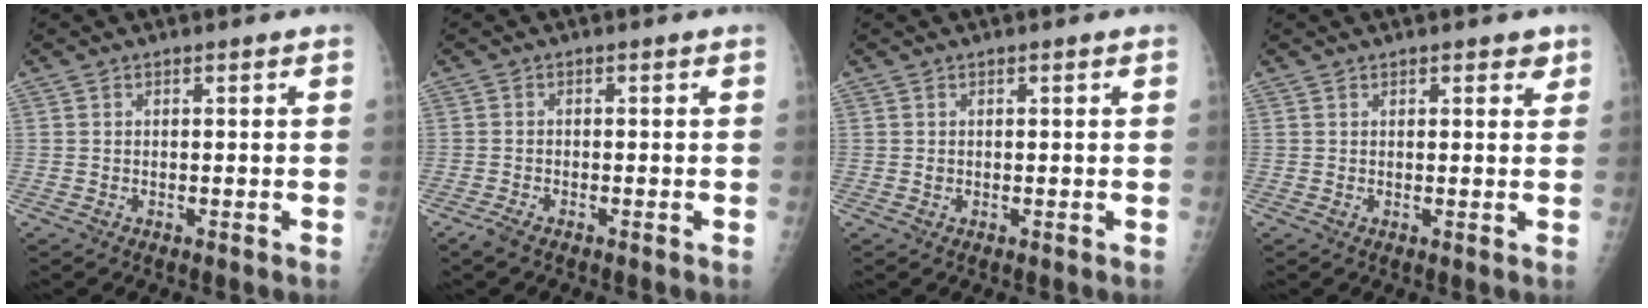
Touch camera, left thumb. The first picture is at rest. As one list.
[{"total": 1.9, "force": [-1.6, 0.5, 0.9], "torque": [-0.032, -0.001, -0.033]}, {"total": 0.6, "force": [0.2, 0.4, 0.4], "torque": [-0.002, 0.000, 0.005]}, {"total": 2.5, "force": [1.6, 1.1, 1.6], "torque": [-0.007, -0.005, 0.017]}]